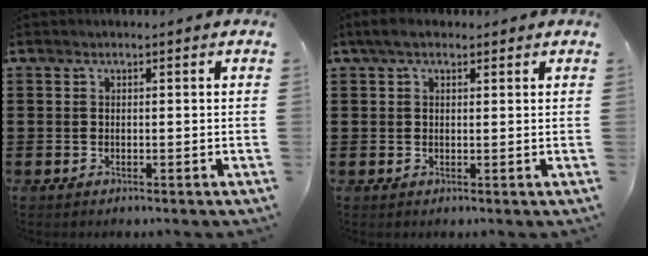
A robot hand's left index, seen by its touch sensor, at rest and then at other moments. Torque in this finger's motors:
{"motor_torque": [0.17, -0.21, 0.07, 0.07]}